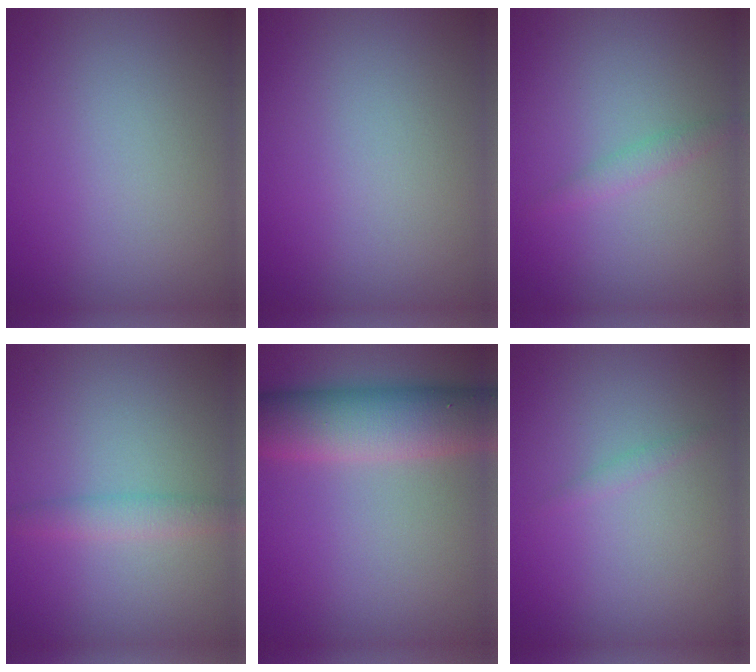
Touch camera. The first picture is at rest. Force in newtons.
{"total": 0.0}
{"total": 1.2, "press": 1.2, "slide": 0.1}
{"total": 1.8, "press": 1.8, "slide": 0.1}
{"total": 8.2, "press": 8.2, "slide": 0.4}
{"total": 0.7, "press": 0.7, "slide": 0.0}